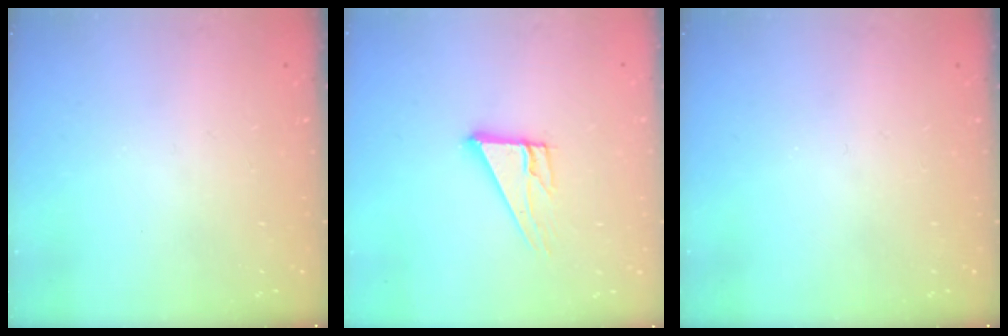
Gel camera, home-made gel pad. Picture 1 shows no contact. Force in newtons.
{"total": 10.0, "press": 10.0, "slide": 0.5}
{"total": 0.0}